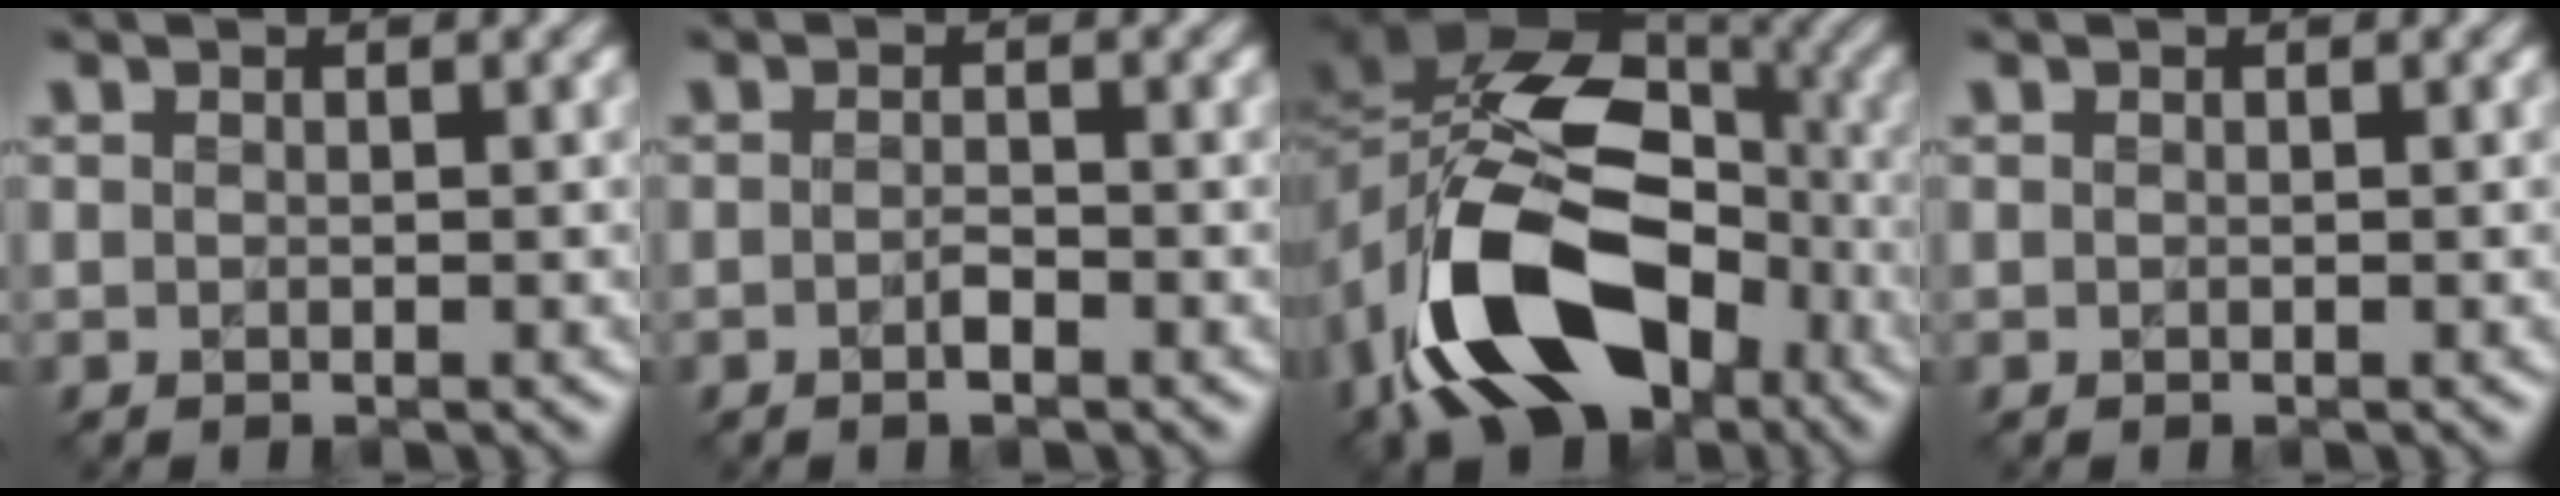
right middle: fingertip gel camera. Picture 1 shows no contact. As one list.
[{"total": 0.9, "force": [-0.6, 0.2, 0.7], "torque": [-0.016, 0.004, -0.012]}, {"total": 15.9, "force": [-6.1, 10.7, 10.1], "torque": [-0.174, -0.009, -0.112]}, {"total": 0.0}]